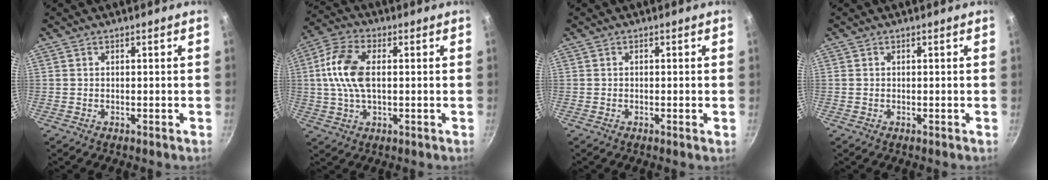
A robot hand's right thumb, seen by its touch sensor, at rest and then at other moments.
{"total": 10.9, "force": [1.0, 6.0, 9.1], "torque": [-0.181, 0.020, 0.009]}
{"total": 0.8, "force": [-0.2, 0.1, 0.7], "torque": [-0.012, -0.001, -0.007]}
{"total": 0.0}